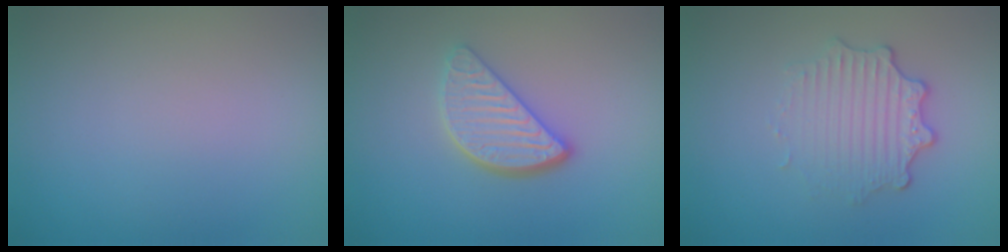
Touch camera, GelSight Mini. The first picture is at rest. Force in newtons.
{"total": 3.9, "press": 3.0, "slide": 2.4}
{"total": 3.4, "press": 2.7, "slide": 2.0}